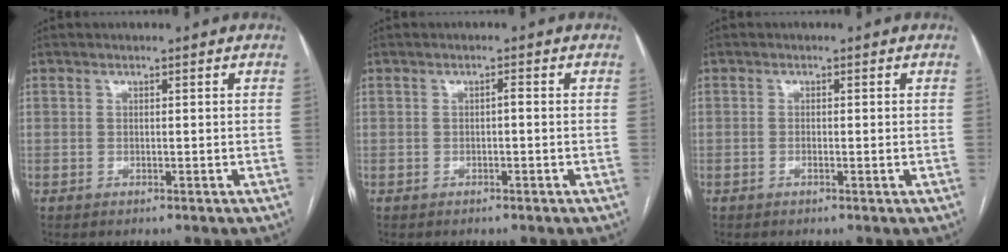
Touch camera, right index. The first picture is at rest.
{"total": 0.7, "force": [-0.2, 0.1, 0.7], "torque": [-0.010, 0.003, -0.003]}
{"total": 1.0, "force": [-0.3, 0.1, 0.9], "torque": [-0.016, 0.000, -0.003]}